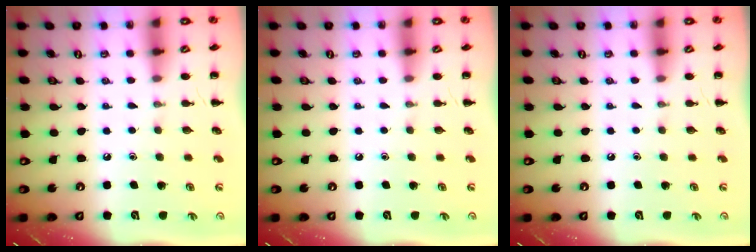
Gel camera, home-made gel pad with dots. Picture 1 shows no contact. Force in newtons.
{"total": 0.0}
{"total": 0.0}